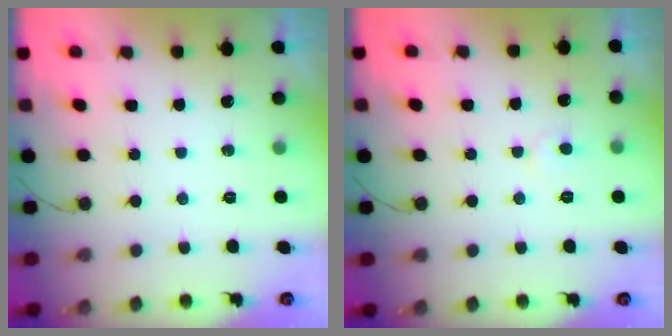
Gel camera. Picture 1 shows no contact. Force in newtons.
{"total": 4.5, "press": 4.4, "slide": 0.4}